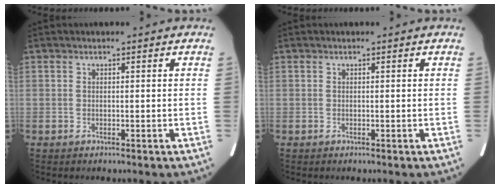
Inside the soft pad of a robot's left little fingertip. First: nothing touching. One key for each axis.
{"total": 0.0}